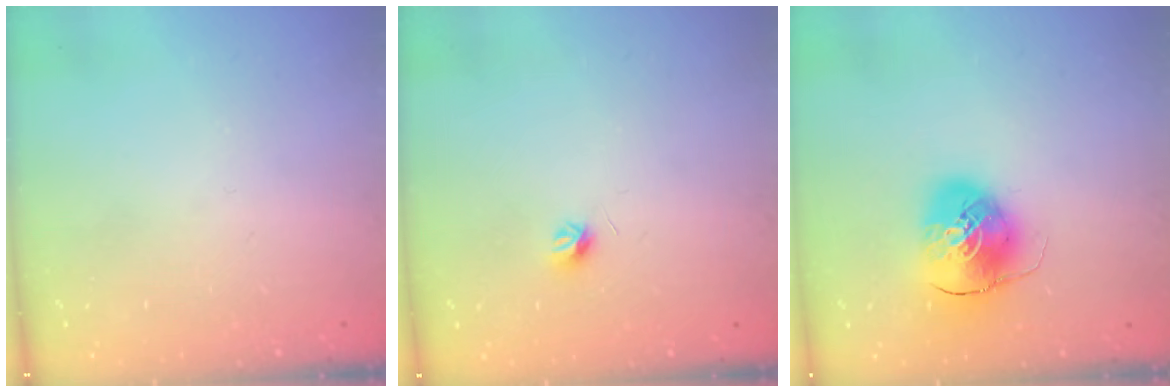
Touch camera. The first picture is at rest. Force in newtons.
{"total": 4.0, "press": 3.9, "slide": 0.9}
{"total": 10.4, "press": 10.2, "slide": 1.8}